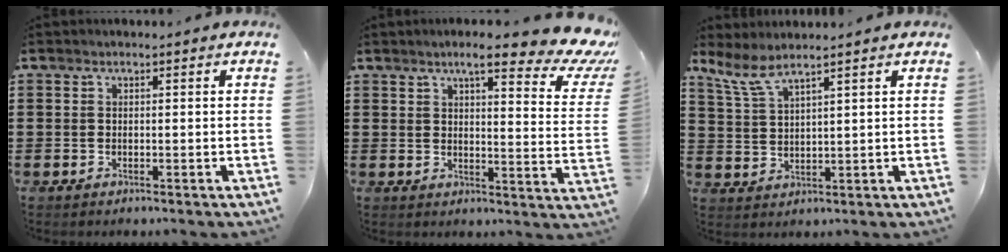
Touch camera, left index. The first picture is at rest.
{"total": 10.1, "force": [7.2, 1.6, 6.8], "torque": [-0.110, -0.034, 0.116]}
{"total": 5.4, "force": [4.4, 0.9, 3.2], "torque": [-0.074, -0.010, 0.080]}